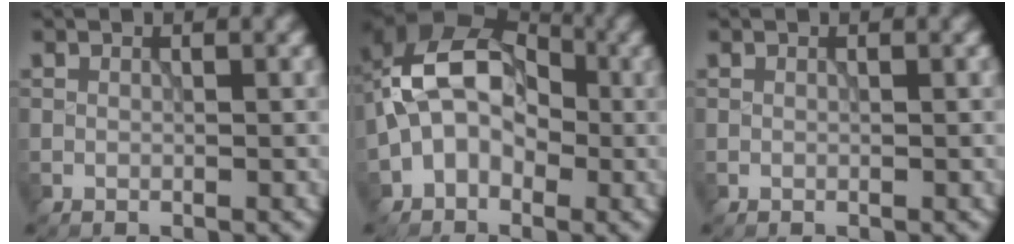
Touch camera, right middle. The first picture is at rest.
{"total": 10.7, "force": [0.0, 7.5, 7.7], "torque": [-0.107, 0.038, -0.029]}
{"total": 0.0}